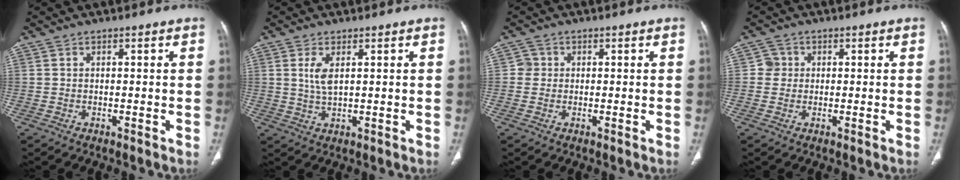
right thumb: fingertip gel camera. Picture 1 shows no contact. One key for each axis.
{"total": 3.9, "fx": 1.2, "fy": 1.6, "fz": 3.4, "tx": -0.074, "ty": -0.007, "tz": 0.030}
{"total": 1.9, "fx": 0.1, "fy": 1.8, "fz": 0.3, "tx": 0.007, "ty": 0.005, "tz": -0.003}
{"total": 2.5, "fx": 0.3, "fy": 2.5, "fz": 0.3, "tx": 0.012, "ty": 0.006, "tz": -0.001}